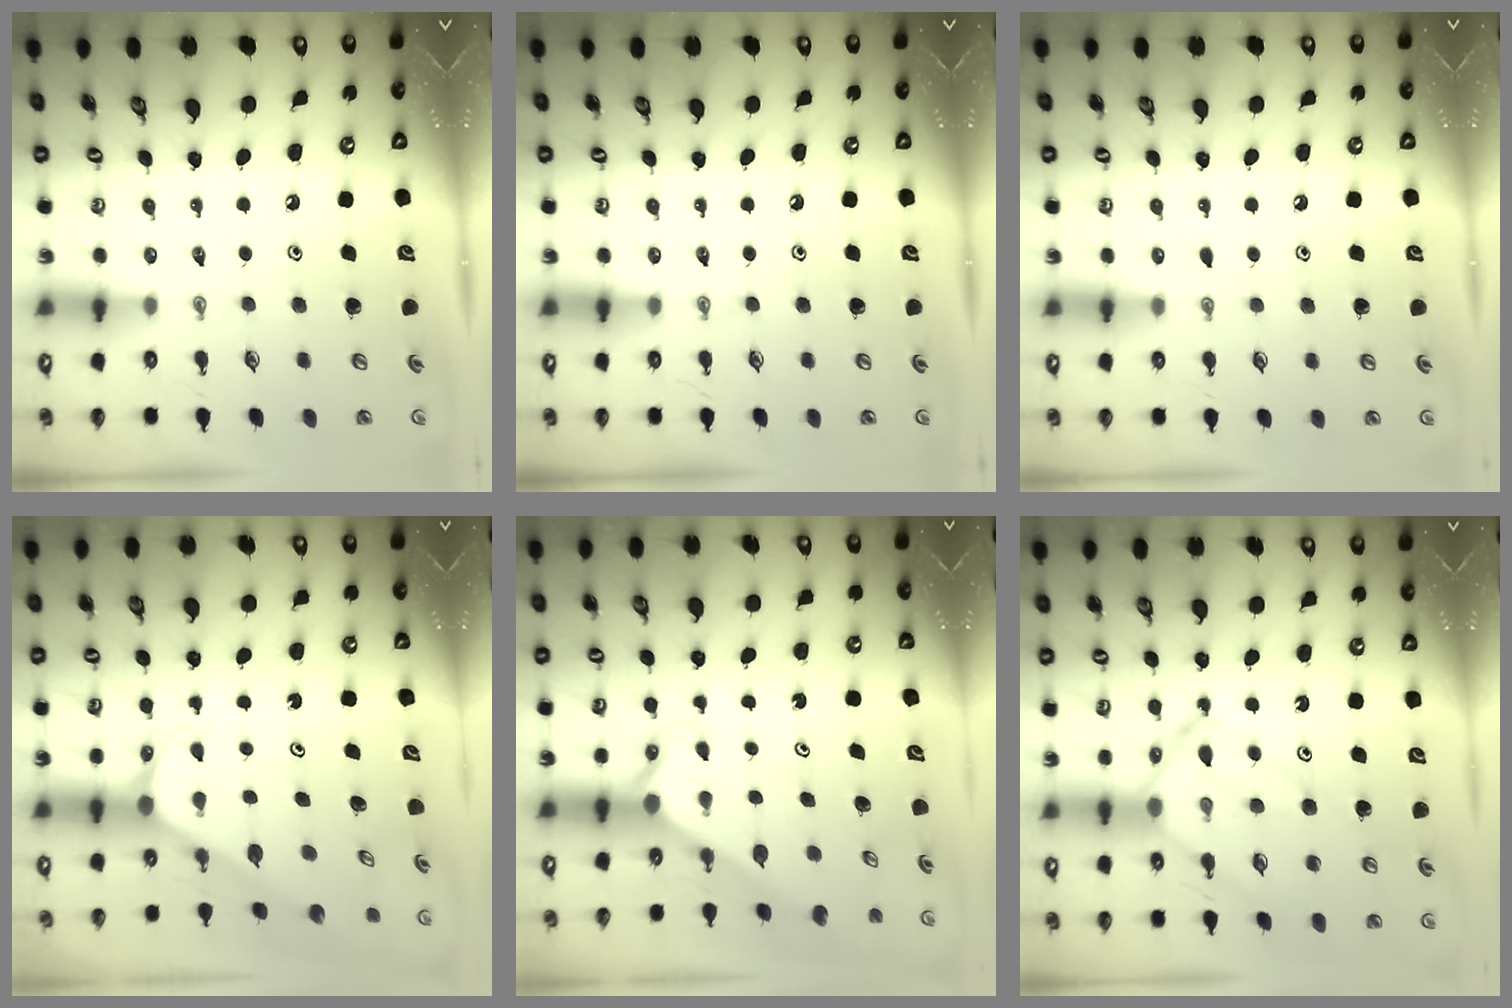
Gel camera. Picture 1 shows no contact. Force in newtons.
{"total": 0.0}
{"total": 3.4, "press": 3.4, "slide": 0.5}
{"total": 1.9, "press": 1.9, "slide": 0.1}
{"total": 2.7, "press": 2.7, "slide": 0.2}
{"total": 12.9, "press": 12.8, "slide": 1.1}